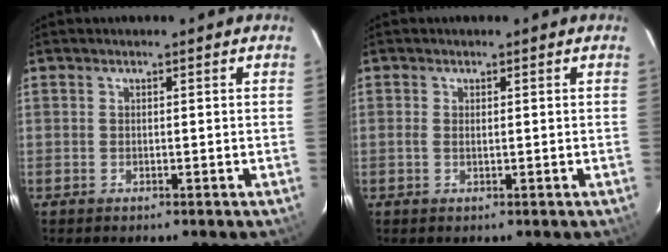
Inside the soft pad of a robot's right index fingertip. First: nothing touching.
{"total": 0.9, "force": [0.1, 0.4, 0.8], "torque": [-0.019, 0.000, 0.001]}